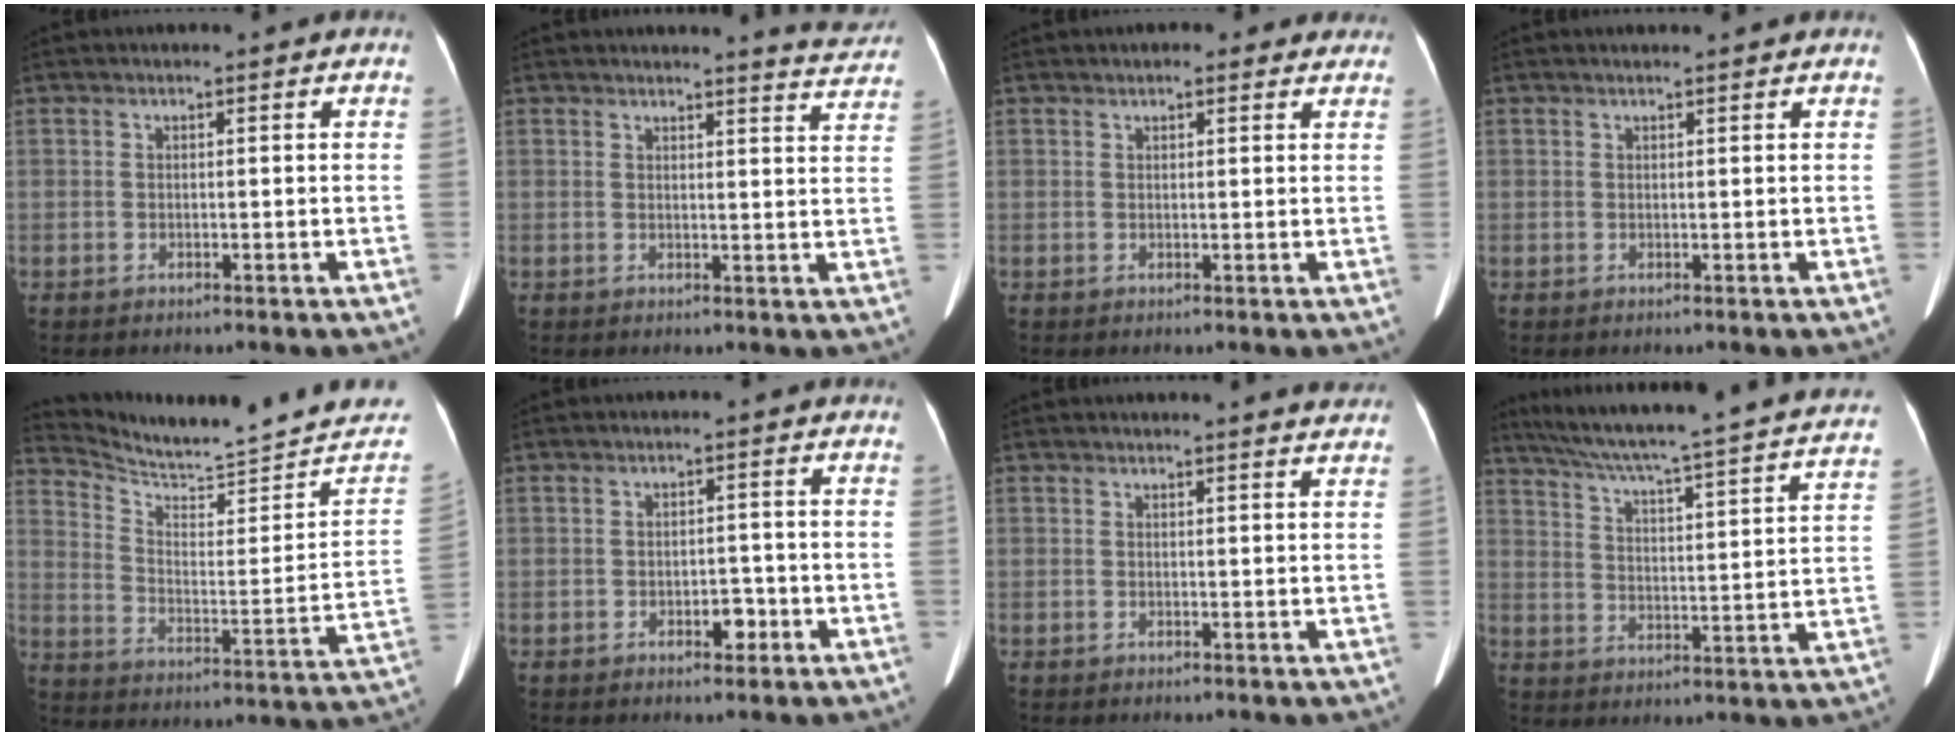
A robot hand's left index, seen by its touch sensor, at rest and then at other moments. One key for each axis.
{"total": 6.4, "fx": 6.3, "fy": -0.1, "fz": 0.5, "tx": -0.007, "ty": -0.030, "tz": 0.054}
{"total": 4.7, "fx": 3.8, "fy": 1.8, "fz": 2.0, "tx": -0.012, "ty": 0.020, "tz": 0.044}
{"total": 2.2, "fx": 2.0, "fy": 0.0, "fz": 0.8, "tx": -0.011, "ty": 0.015, "tz": 0.028}
{"total": 20.8, "fx": 19.8, "fy": 0.6, "fz": 6.3, "tx": -0.108, "ty": -0.095, "tz": 0.274}
{"total": 2.3, "fx": -1.1, "fy": 1.3, "fz": 1.6, "tx": -0.020, "ty": 0.004, "tz": -0.011}
{"total": 5.2, "fx": 5.0, "fy": 0.0, "fz": 1.3, "tx": -0.014, "ty": 0.002, "tz": 0.040}
{"total": 29.2, "fx": 25.6, "fy": 1.0, "fz": 13.9, "tx": -0.223, "ty": -0.048, "tz": 0.326}